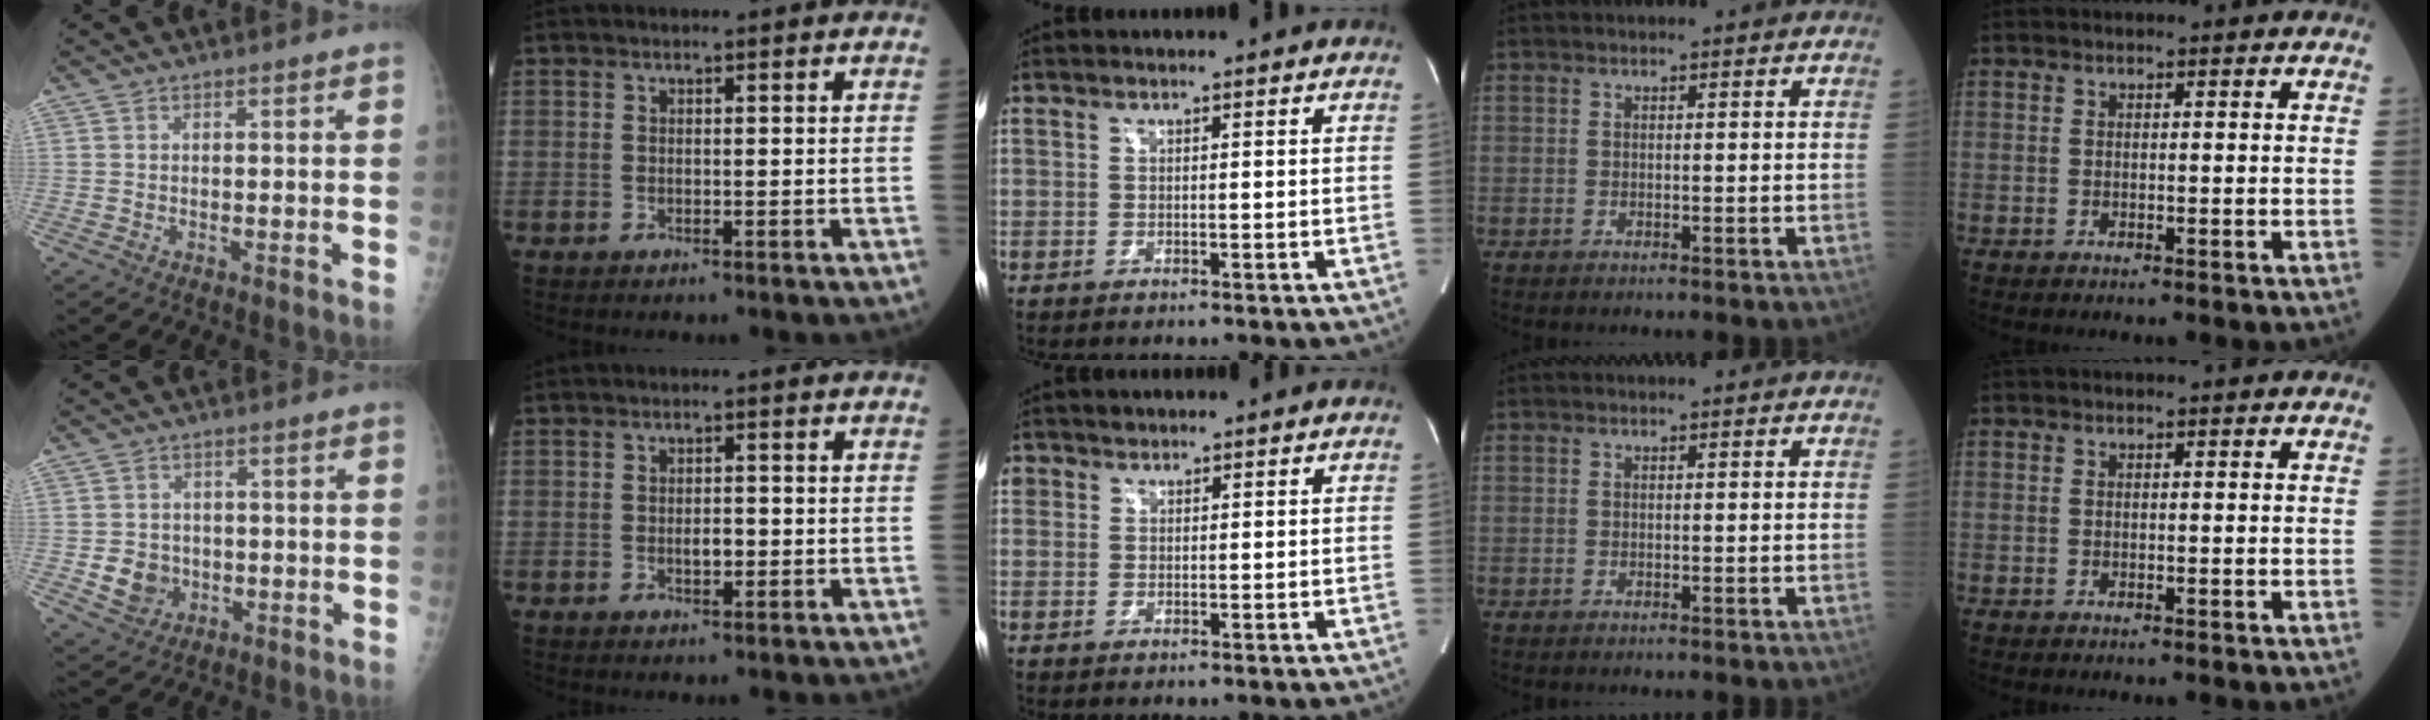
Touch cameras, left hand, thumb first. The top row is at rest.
{"thumb": {"total": 5.8, "force": [-0.9, 5.2, 2.4], "torque": [-0.016, 0.006, -0.008]}, "index": {"total": 2.1, "force": [-0.4, 1.1, 1.8], "torque": [-0.032, 0.000, -0.003]}, "middle": {"total": 1.7, "force": [1.0, 1.4, 0.0], "torque": [0.009, 0.005, 0.014]}}